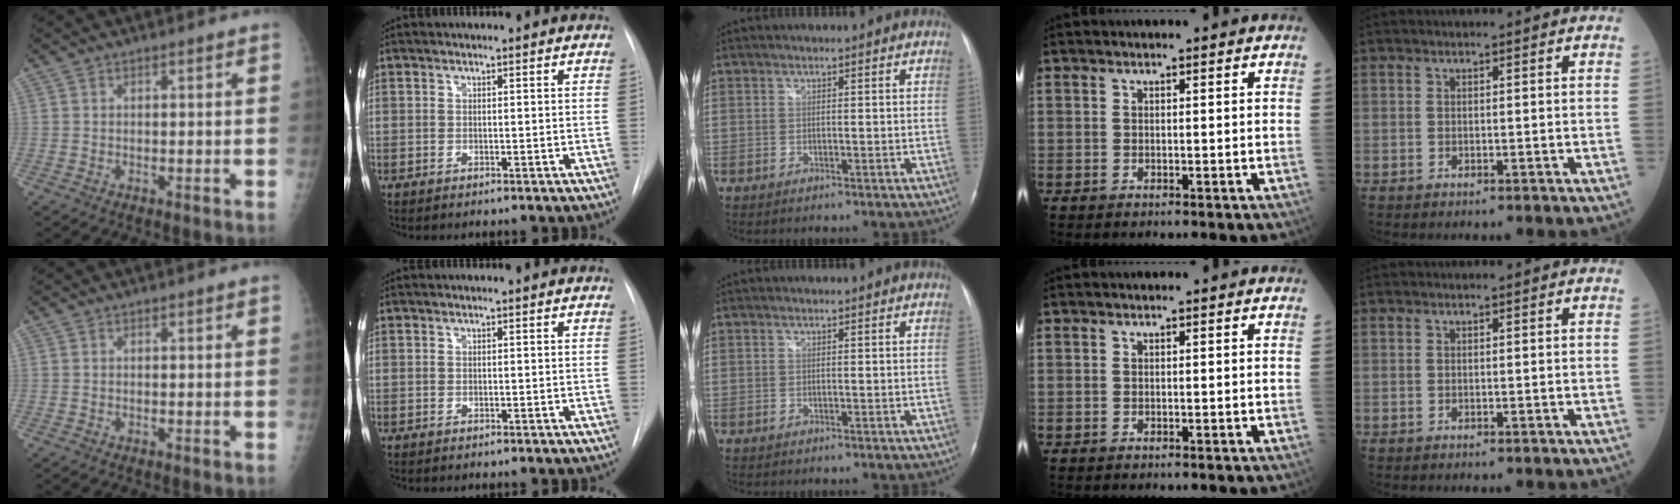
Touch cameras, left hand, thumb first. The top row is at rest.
{}